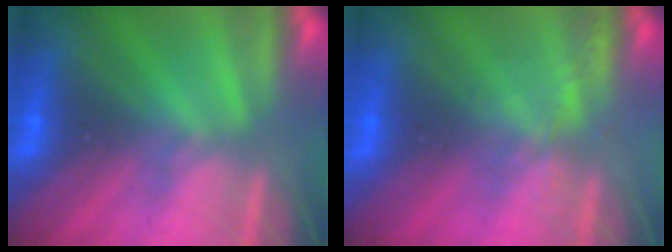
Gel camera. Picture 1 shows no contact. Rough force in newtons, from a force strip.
{"total": 2.2}